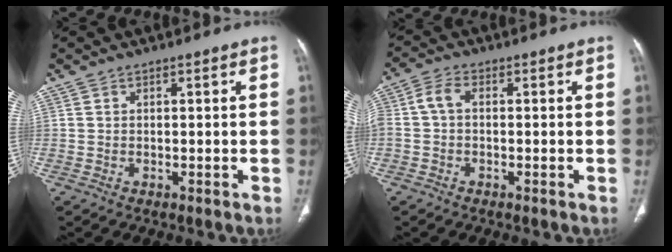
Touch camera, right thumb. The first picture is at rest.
{"total": 4.2, "force": [-0.1, 2.5, 3.4], "torque": [-0.078, 0.015, -0.010]}